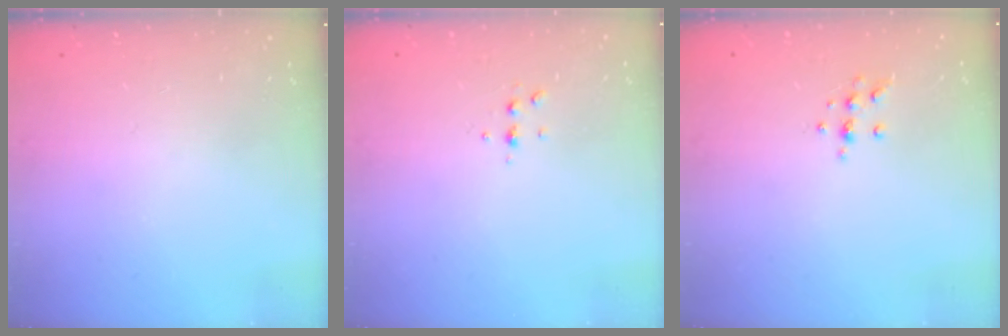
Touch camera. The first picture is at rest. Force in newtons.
{"total": 4.1, "press": 4.0, "slide": 0.9}
{"total": 7.0, "press": 6.9, "slide": 0.7}